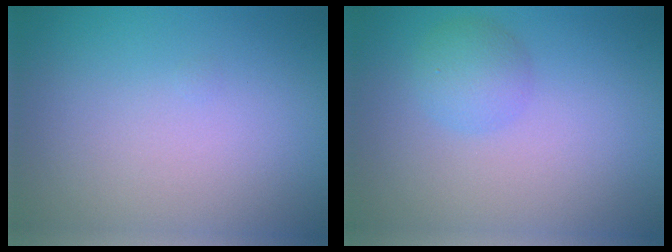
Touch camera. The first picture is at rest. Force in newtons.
{"total": 2.4, "press": 2.4, "slide": 0.1}